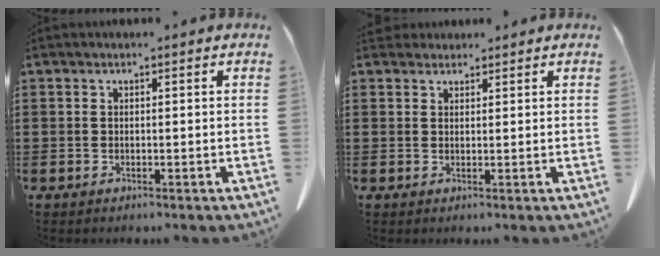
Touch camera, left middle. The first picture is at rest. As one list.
[{"total": 2.0, "force": [1.9, 0.8, 0.2], "torque": [-0.002, -0.002, 0.037]}]